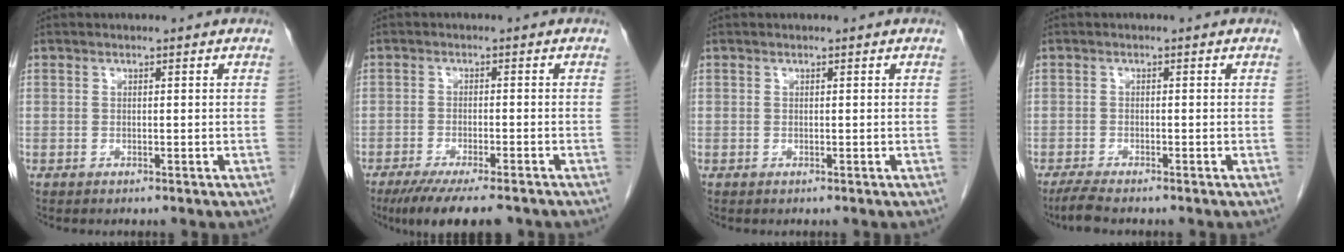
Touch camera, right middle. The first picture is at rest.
{"total": 10.5, "force": [-8.1, 1.9, 6.4], "torque": [-0.088, -0.017, -0.122]}
{"total": 0.0}
{"total": 3.0, "force": [-2.5, 0.3, 1.6], "torque": [-0.039, -0.009, -0.046]}